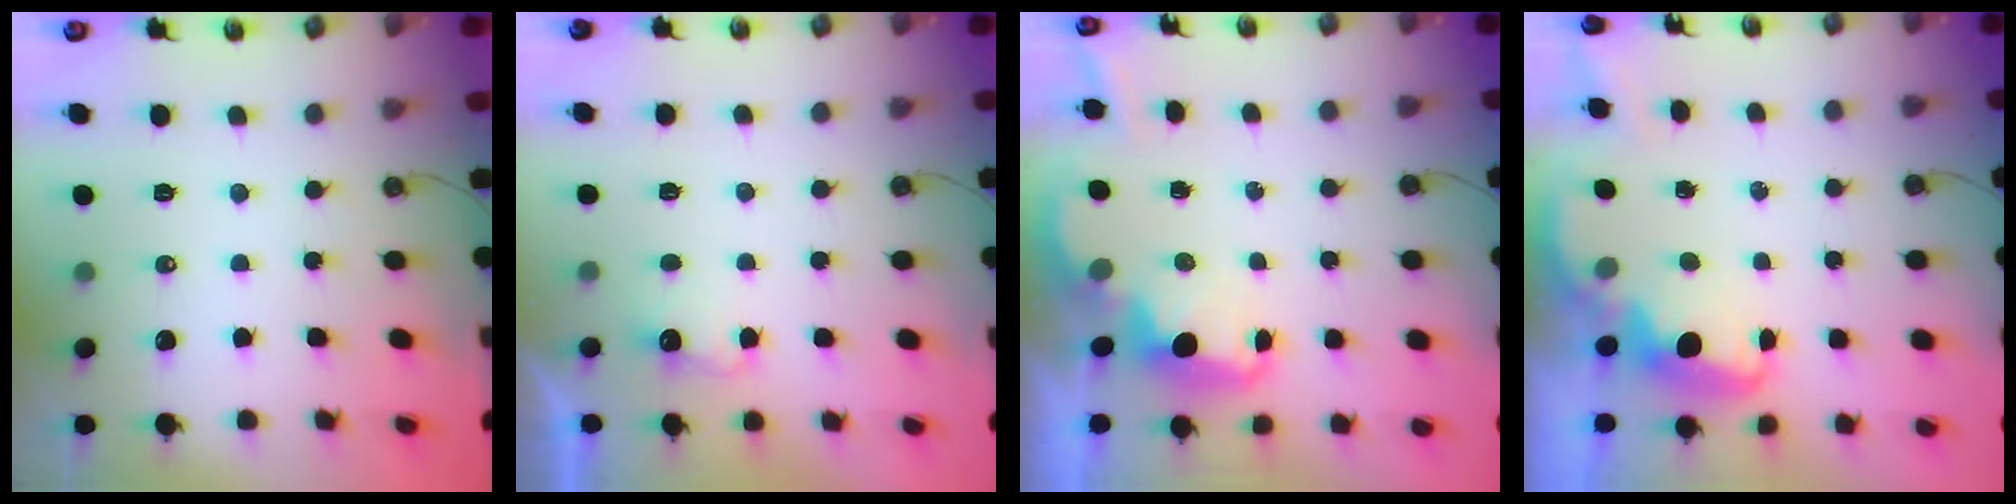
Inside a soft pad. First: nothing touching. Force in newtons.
{"total": 3.2, "press": 3.1, "slide": 0.9}
{"total": 2.6, "press": 2.6, "slide": 0.4}
{"total": 2.7, "press": 2.6, "slide": 0.5}